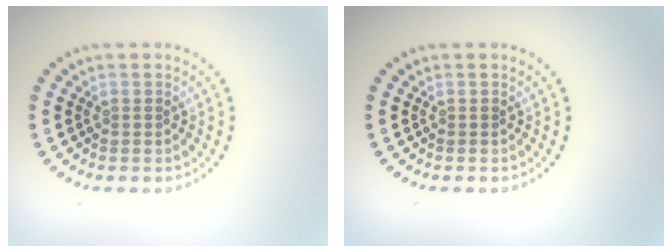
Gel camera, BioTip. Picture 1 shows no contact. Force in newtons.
{"total": 0.0}